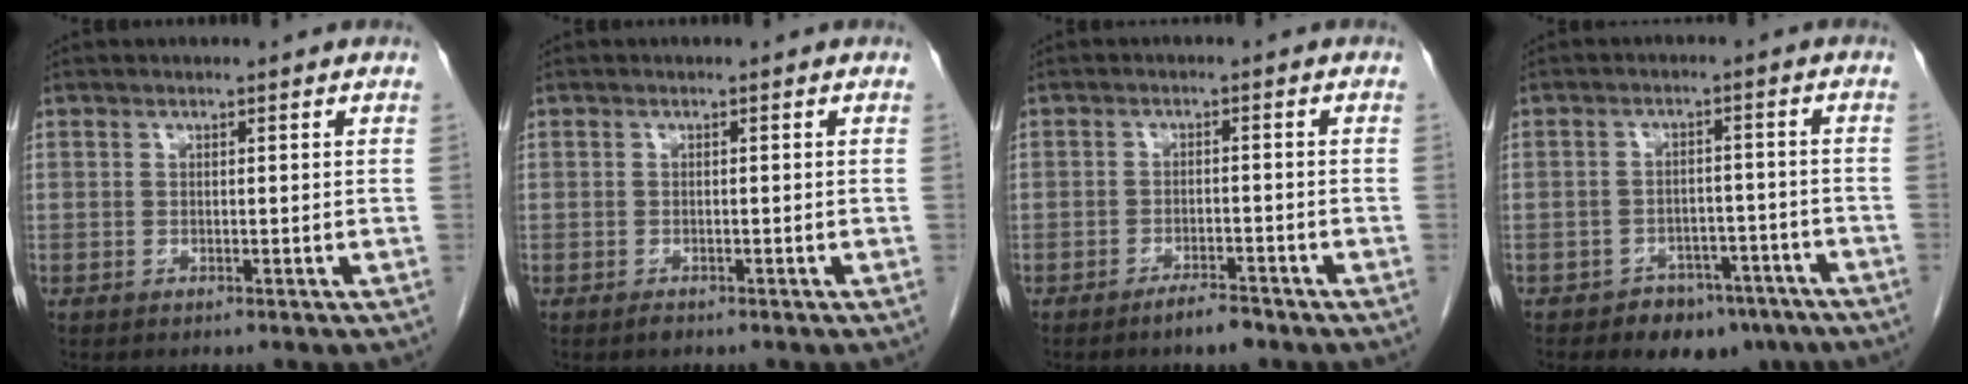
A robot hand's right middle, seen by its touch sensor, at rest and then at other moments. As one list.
[{"total": 0.6, "force": [-0.5, 0.2, 0.3], "torque": [-0.006, -0.001, -0.007]}, {"total": 3.2, "force": [-2.6, 0.5, 1.9], "torque": [-0.035, -0.003, -0.042]}, {"total": 7.3, "force": [-5.3, 4.4, 2.5], "torque": [-0.023, 0.014, -0.071]}]